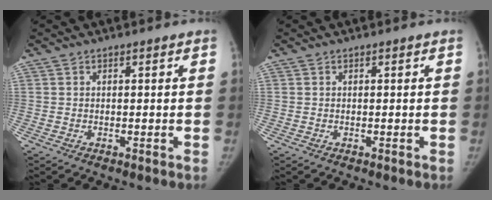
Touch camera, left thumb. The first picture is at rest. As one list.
[{"total": 0.0}]